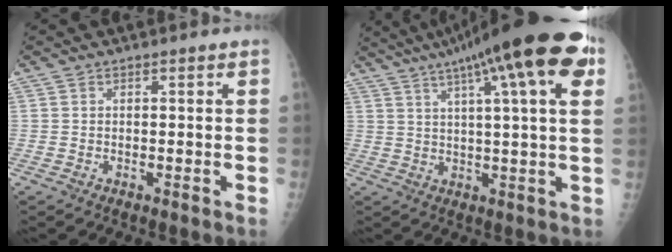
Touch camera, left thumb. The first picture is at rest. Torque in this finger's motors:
{"motor_torque": [2.23, -0.71, 1.85, -0.92, 0.49]}